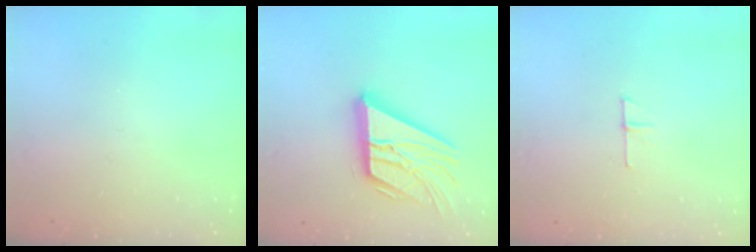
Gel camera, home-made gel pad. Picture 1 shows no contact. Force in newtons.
{"total": 21.7, "press": 21.6, "slide": 1.9}
{"total": 4.5, "press": 4.5, "slide": 0.4}